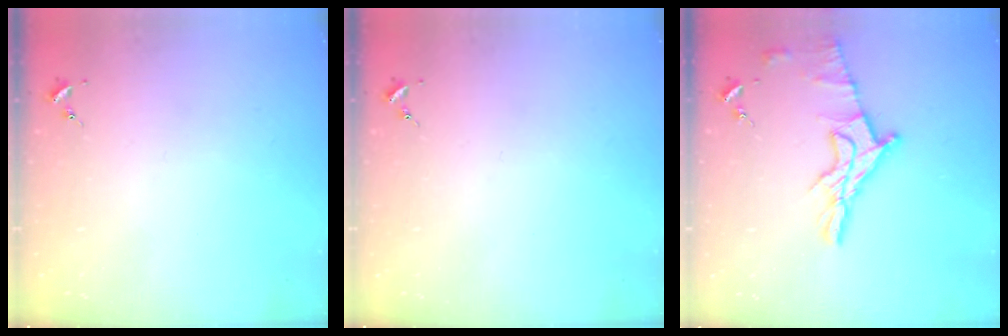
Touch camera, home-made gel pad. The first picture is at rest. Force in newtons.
{"total": 0.0}
{"total": 12.6, "press": 12.6, "slide": 1.2}